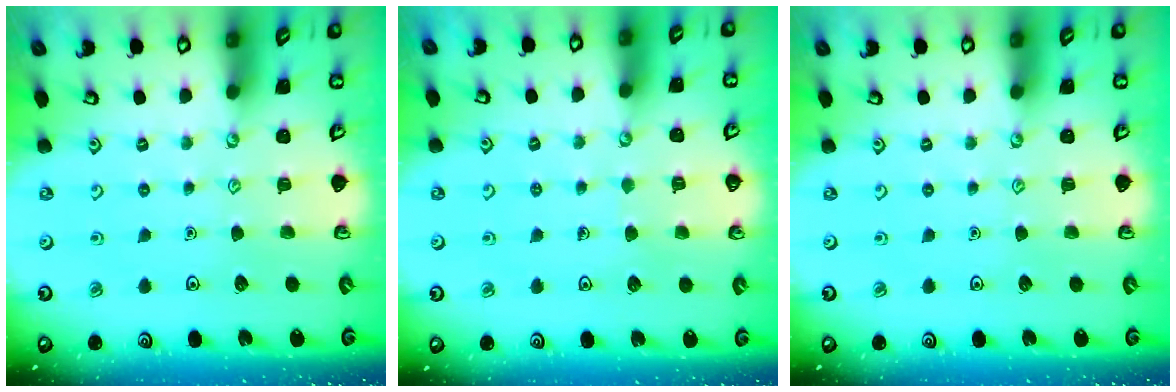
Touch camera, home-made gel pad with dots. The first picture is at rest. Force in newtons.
{"total": 2.9, "press": 2.9, "slide": 0.2}
{"total": 0.0}